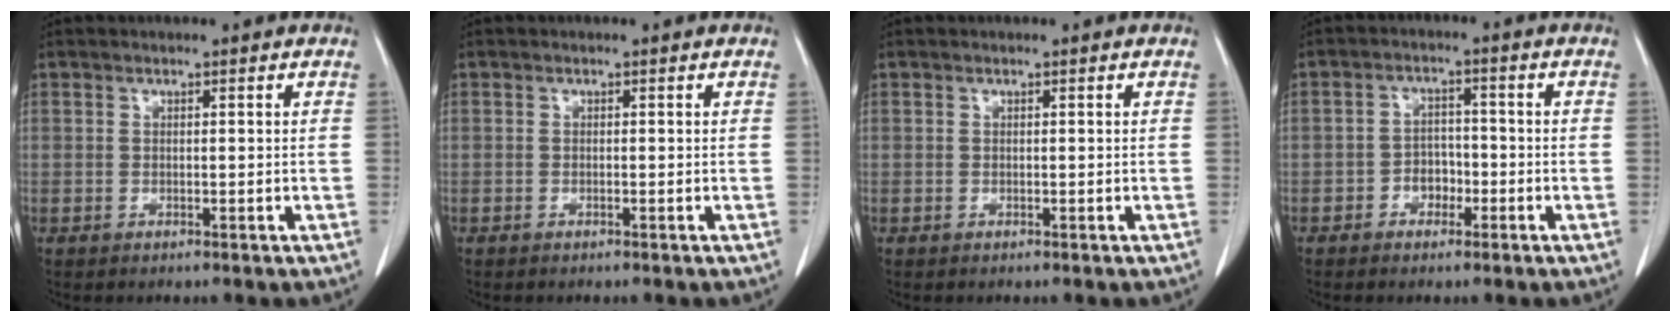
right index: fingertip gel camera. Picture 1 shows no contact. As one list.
[{"total": 0.0}, {"total": 0.0}, {"total": 3.4, "force": [-1.6, 2.5, 1.7], "torque": [-0.020, 0.008, -0.028]}]